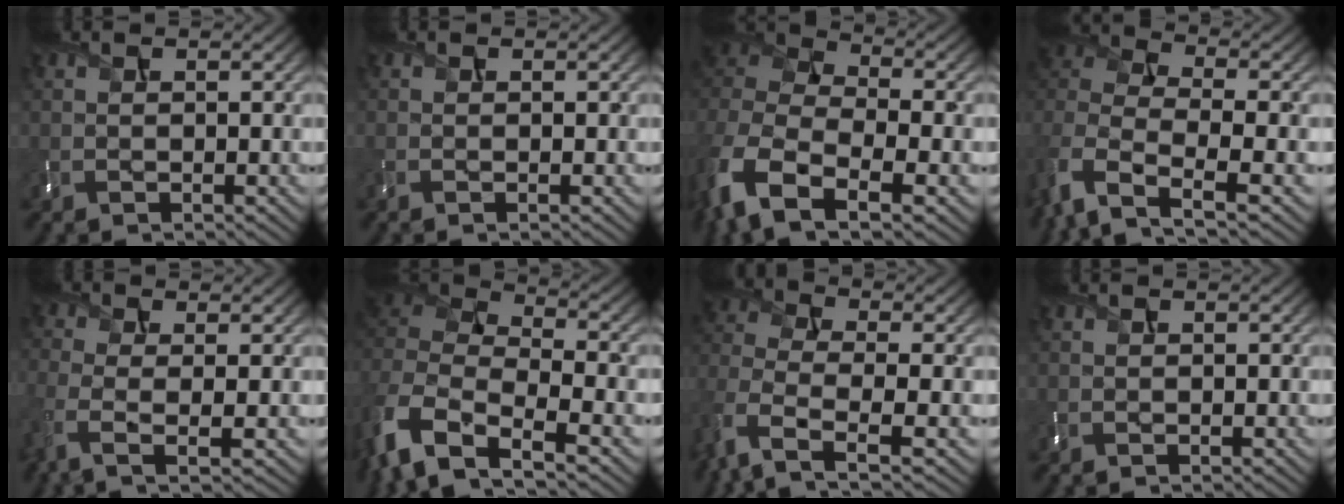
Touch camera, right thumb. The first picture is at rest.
{"total": 0.5, "force": [-0.3, 0.0, 0.4], "torque": [-0.011, -0.002, -0.009]}
{"total": 13.6, "force": [-6.0, 7.3, 9.7], "torque": [-0.253, -0.019, -0.110]}
{"total": 10.0, "force": [-4.5, 5.2, 7.2], "torque": [-0.196, -0.018, -0.090]}
{"total": 5.5, "force": [-1.8, 2.2, 4.8], "torque": [-0.121, -0.012, -0.038]}
{"total": 12.4, "force": [-6.7, 5.8, 8.7], "torque": [-0.201, -0.018, -0.132]}
{"total": 7.2, "force": [-3.5, 3.5, 5.3], "torque": [-0.126, -0.012, -0.082]}
{"total": 0.0}